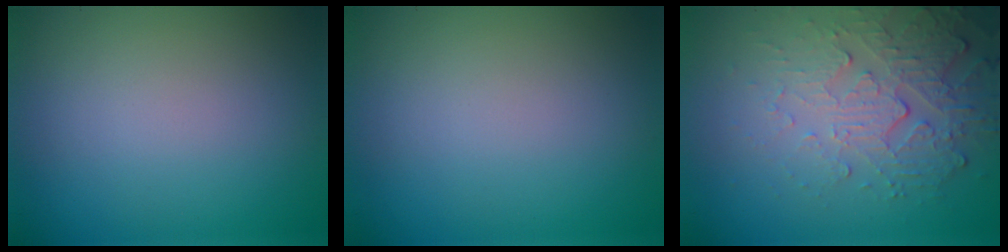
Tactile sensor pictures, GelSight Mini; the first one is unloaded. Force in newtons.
{"total": 0.0}
{"total": 5.4, "press": 3.7, "slide": 4.0}